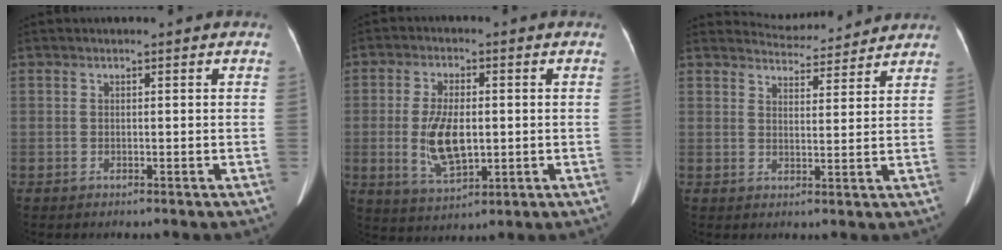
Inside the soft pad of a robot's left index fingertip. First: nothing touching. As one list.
[{"total": 8.6, "force": [-0.8, 3.8, 7.7], "torque": [-0.161, -0.002, -0.006]}, {"total": 6.9, "force": [6.9, 0.9, 0.0], "torque": [-0.004, 0.012, 0.089]}]